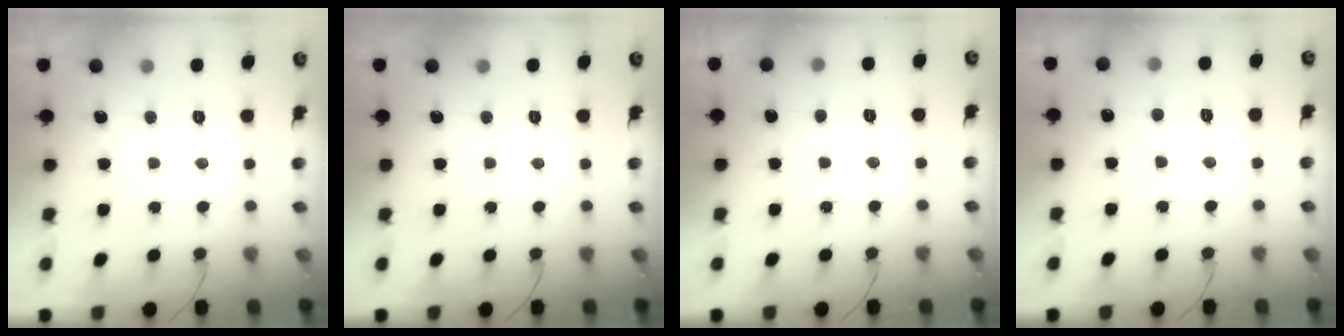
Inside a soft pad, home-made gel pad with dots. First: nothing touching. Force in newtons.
{"total": 0.0}
{"total": 1.3, "press": 1.1, "slide": 0.5}
{"total": 2.7, "press": 2.7, "slide": 0.2}